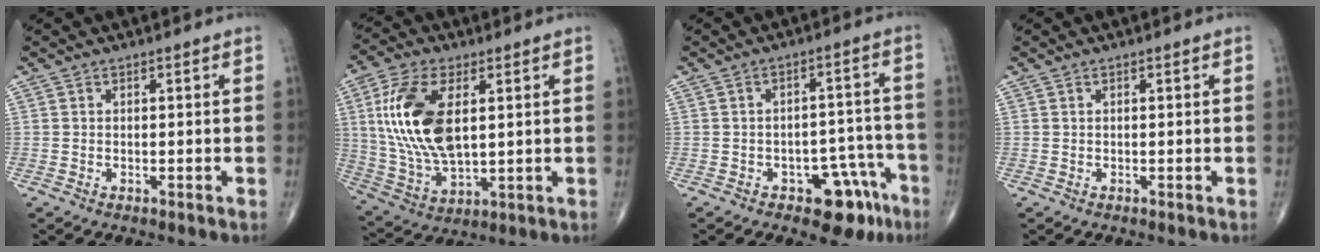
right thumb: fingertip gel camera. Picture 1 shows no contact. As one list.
[{"total": 16.9, "force": [3.4, 8.4, 14.2], "torque": [-0.289, -0.010, 0.070]}, {"total": 9.3, "force": [-5.3, 5.0, 5.7], "torque": [-0.035, 0.046, -0.066]}, {"total": 0.0}]